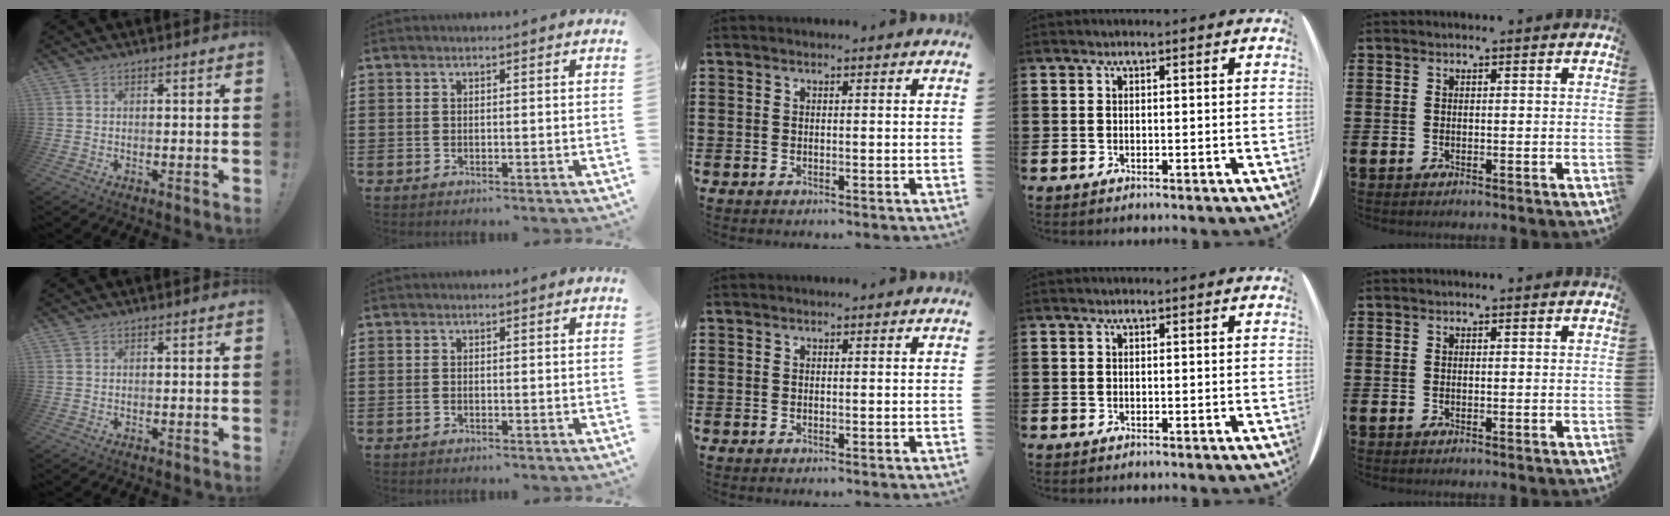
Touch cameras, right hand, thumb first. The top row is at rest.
{"index": {"total": 0.7, "force": [-0.4, 0.3, 0.4], "torque": [-0.010, -0.002, -0.007]}}